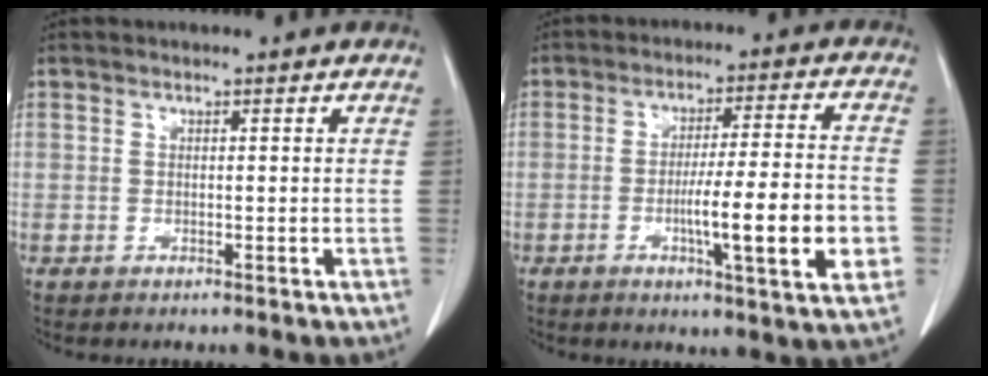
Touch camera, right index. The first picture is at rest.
{"total": 13.2, "force": [-3.4, 0.6, 12.8], "torque": [-0.191, -0.008, -0.053]}